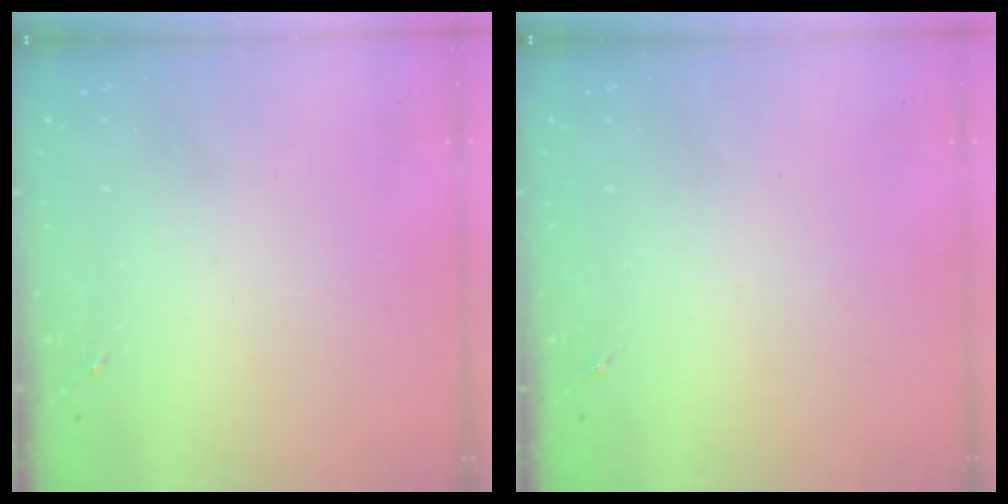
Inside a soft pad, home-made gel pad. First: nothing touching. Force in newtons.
{"total": 0.0}